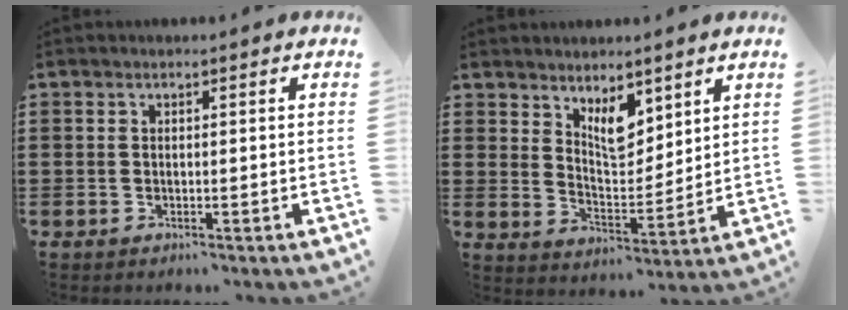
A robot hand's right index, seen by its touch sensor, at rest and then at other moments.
{"total": 6.3, "force": [4.4, 2.9, 3.5], "torque": [-0.064, -0.014, 0.078]}